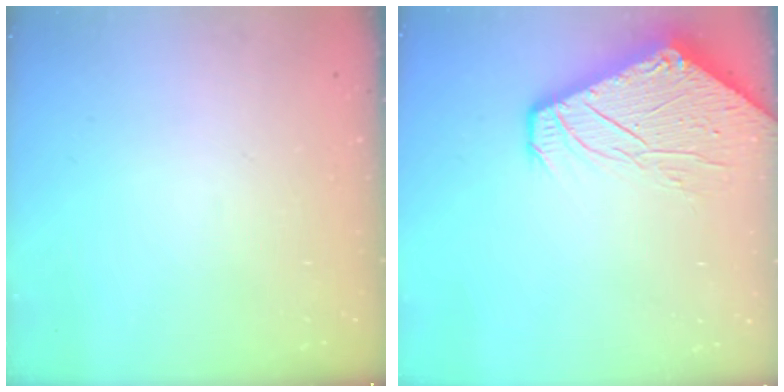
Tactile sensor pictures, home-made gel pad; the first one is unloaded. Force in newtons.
{"total": 12.4, "press": 12.3, "slide": 1.5}